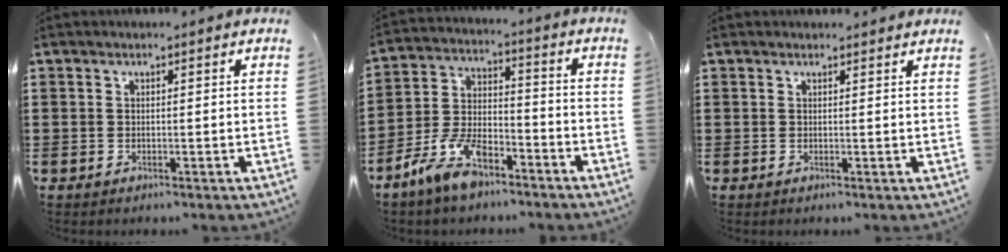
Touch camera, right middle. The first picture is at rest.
{"total": 9.1, "force": [-6.8, 3.6, 4.8], "torque": [-0.115, 0.010, -0.134]}
{"total": 0.7, "force": [0.7, 0.2, 0.1], "torque": [0.004, -0.003, 0.010]}